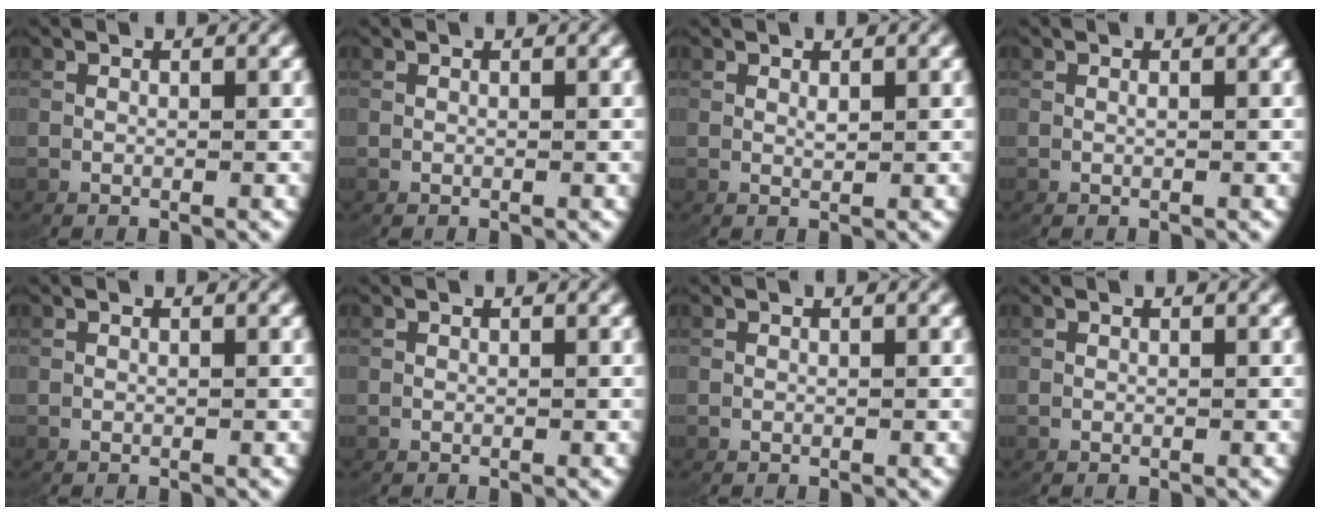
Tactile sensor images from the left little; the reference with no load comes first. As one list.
[{"total": 0.0}, {"total": 0.6, "force": [0.4, -0.3, 0.4], "torque": [-0.006, -0.007, 0.014]}, {"total": 0.0}, {"total": 0.0}, {"total": 0.0}, {"total": 0.0}, {"total": 0.0}]